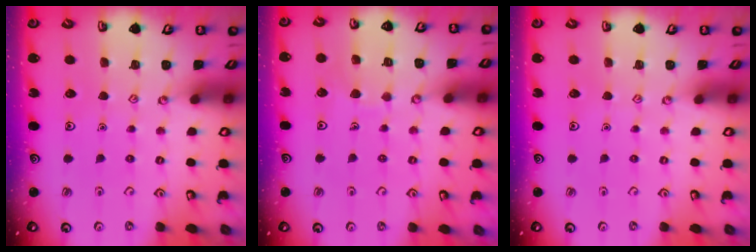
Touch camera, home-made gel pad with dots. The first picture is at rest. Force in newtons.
{"total": 5.6, "press": 5.6, "slide": 0.2}
{"total": 0.0}